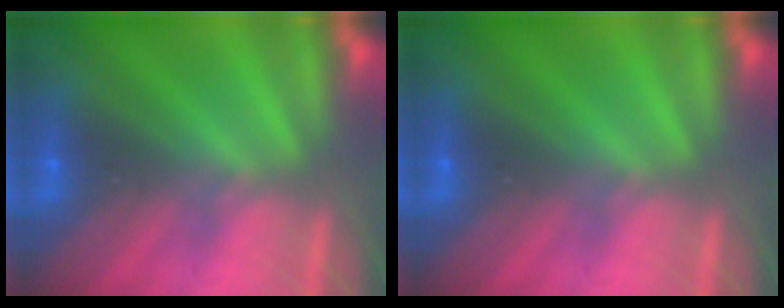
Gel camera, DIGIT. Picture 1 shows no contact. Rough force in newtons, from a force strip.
{"total": 0.0}